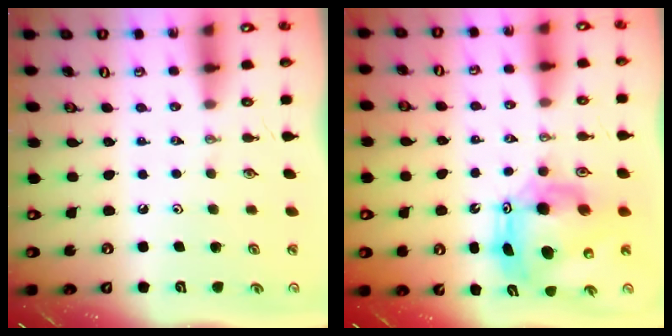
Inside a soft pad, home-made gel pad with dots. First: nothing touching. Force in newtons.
{"total": 12.6, "press": 12.6, "slide": 1.0}